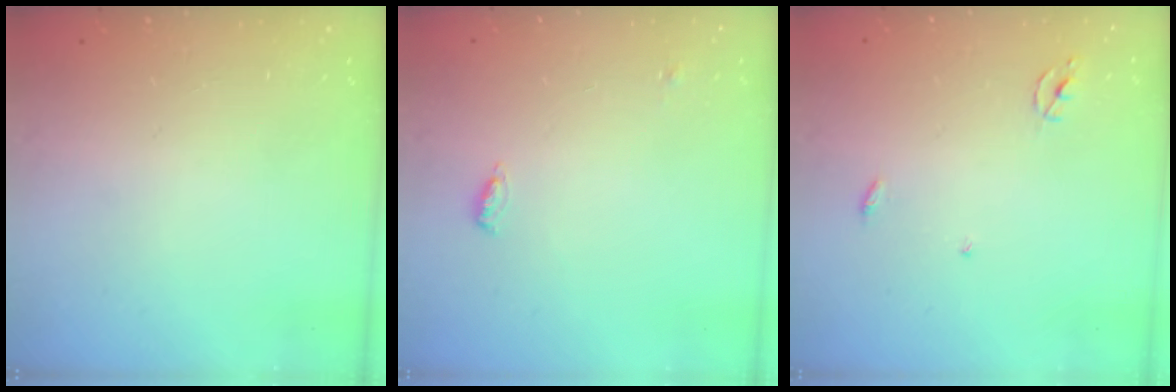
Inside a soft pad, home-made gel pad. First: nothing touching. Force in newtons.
{"total": 4.5, "press": 4.3, "slide": 1.2}
{"total": 2.3, "press": 2.3, "slide": 0.1}